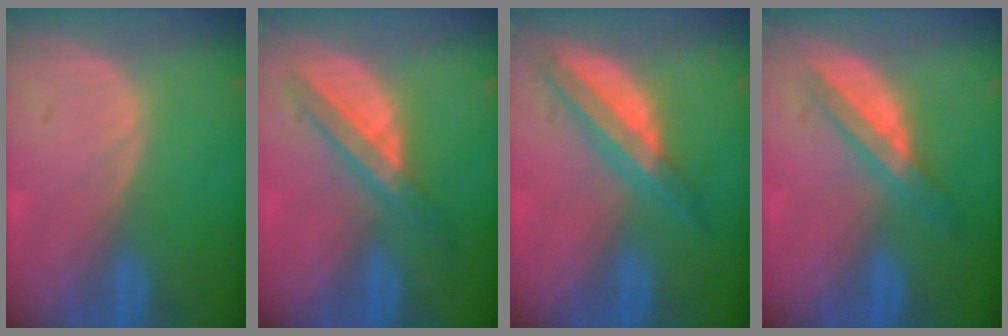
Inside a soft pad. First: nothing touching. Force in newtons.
{"total": 5.7, "press": 5.6, "slide": 1.3}
{"total": 6.8, "press": 5.8, "slide": 3.4}
{"total": 5.8, "press": 5.3, "slide": 2.2}